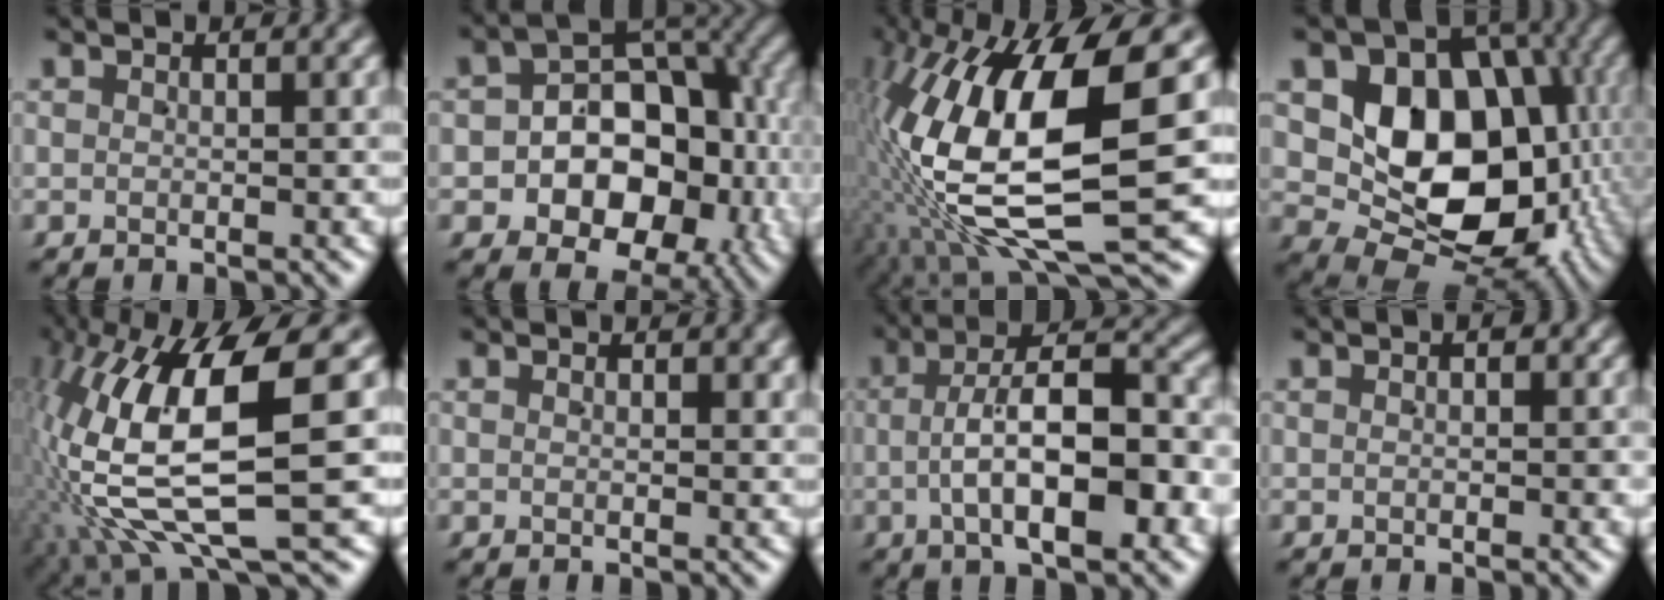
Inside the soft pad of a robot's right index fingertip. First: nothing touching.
{"total": 13.5, "force": [-1.6, 10.3, 8.5], "torque": [-0.149, -0.030, -0.017]}
{"total": 19.0, "force": [0.2, 9.7, 16.3], "torque": [-0.330, -0.032, 0.025]}
{"total": 19.3, "force": [-1.0, 13.7, 13.6], "torque": [-0.236, -0.055, 0.005]}
{"total": 14.7, "force": [0.0, 7.5, 12.6], "torque": [-0.276, -0.034, 0.024]}
{"total": 0.8, "force": [0.5, 0.3, 0.5], "torque": [-0.002, -0.002, 0.007]}
{"total": 9.1, "force": [-1.4, 4.0, 8.1], "torque": [-0.117, -0.003, -0.020]}
{"total": 1.3, "force": [0.2, 0.8, 1.0], "torque": [-0.013, -0.003, 0.001]}